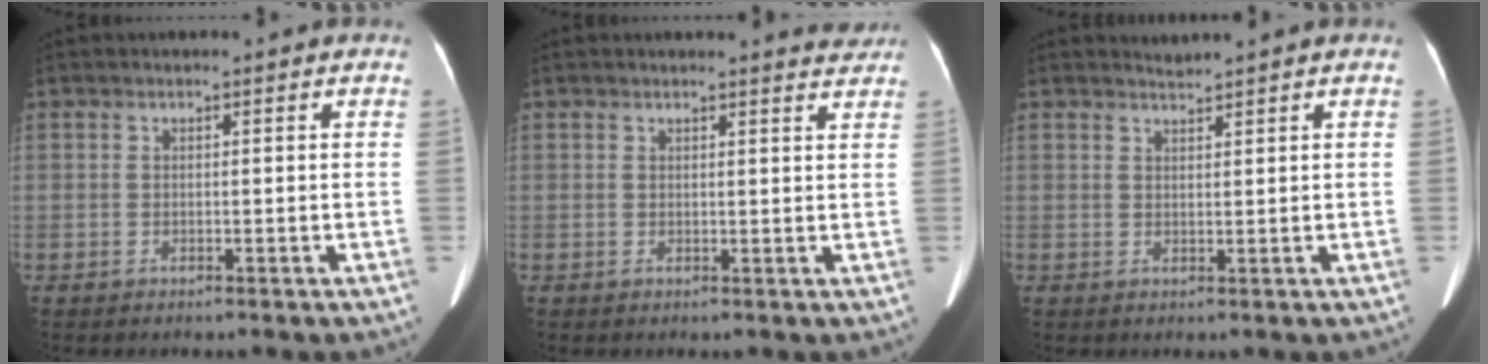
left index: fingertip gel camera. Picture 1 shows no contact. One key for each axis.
{"total": 2.8, "fx": 2.8, "fy": 0.2, "fz": 0.1, "tx": -0.004, "ty": -0.013, "tz": 0.017}
{"total": 0.9, "fx": 0.7, "fy": -0.4, "fz": -0.3, "tx": -0.005, "ty": -0.002, "tz": 0.019}